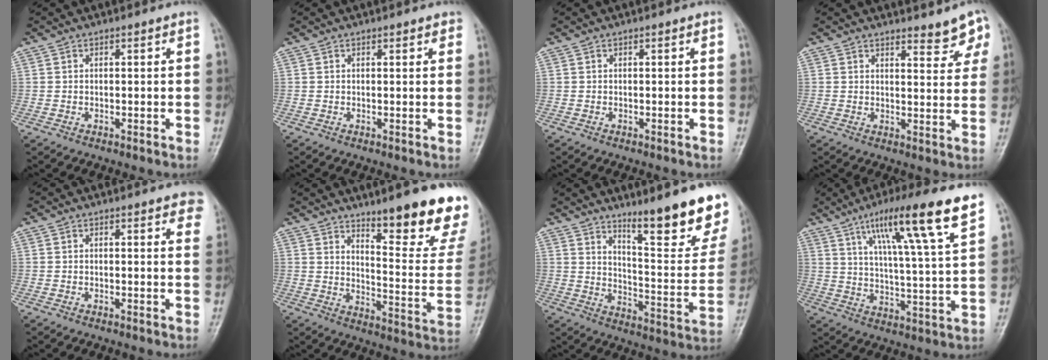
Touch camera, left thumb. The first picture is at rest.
{"total": 1.6, "force": [1.2, 0.6, 0.9], "torque": [-0.003, 0.000, 0.010]}
{"total": 0.0}
{"total": 5.1, "force": [4.3, 1.7, 2.1], "torque": [-0.004, -0.034, 0.046]}
{"total": 5.8, "force": [4.0, 1.9, 3.8], "torque": [-0.021, -0.007, 0.036]}
{"total": 18.7, "force": [12.9, 3.7, 13.0], "torque": [-0.138, -0.104, 0.184]}
{"total": 19.9, "force": [13.5, 3.8, 14.0], "torque": [-0.160, -0.096, 0.201]}
{"total": 17.6, "force": [10.5, 1.4, 14.0], "torque": [-0.213, -0.040, 0.165]}